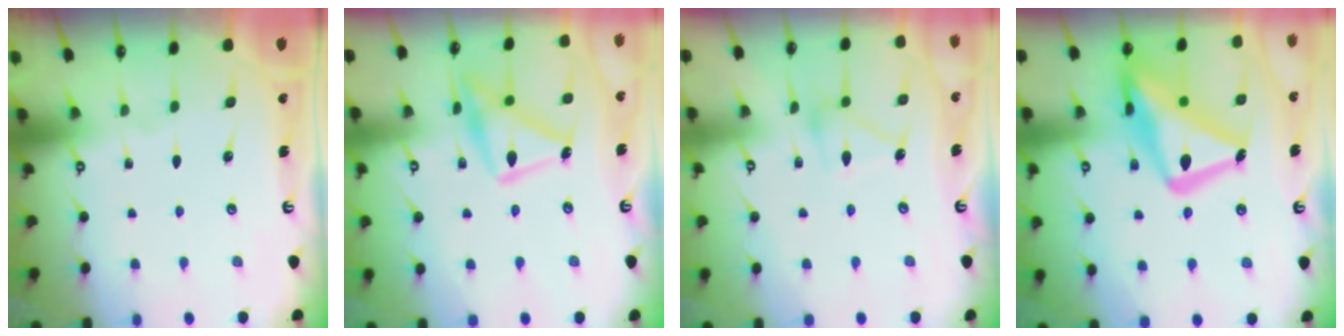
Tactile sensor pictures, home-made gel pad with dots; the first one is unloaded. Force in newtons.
{"total": 16.0, "press": 16.0, "slide": 0.7}
{"total": 12.5, "press": 12.5, "slide": 0.7}
{"total": 22.2, "press": 22.2, "slide": 1.8}